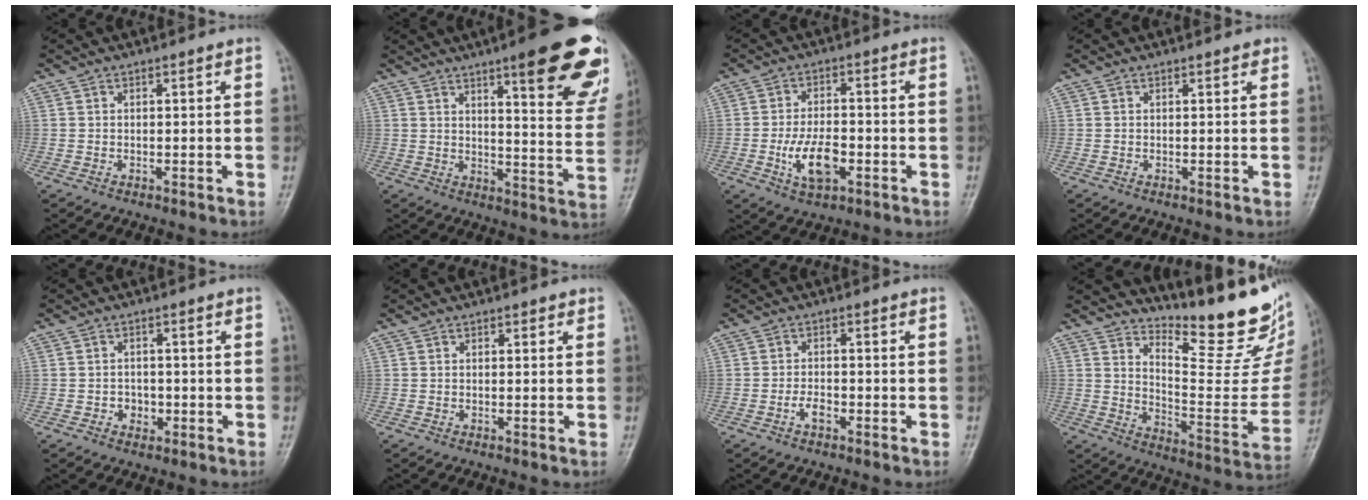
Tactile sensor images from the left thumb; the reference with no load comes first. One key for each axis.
{"total": 20.7, "fx": 12.0, "fy": 4.5, "fz": 16.3, "tx": -0.175, "ty": -0.055, "tz": 0.150}
{"total": 8.4, "fx": -2.5, "fy": 4.4, "fz": 6.7, "tx": -0.115, "ty": 0.010, "tz": -0.042}
{"total": 0.6, "fx": 0.5, "fy": 0.4, "fz": 0.3, "tx": -0.002, "ty": -0.002, "tz": 0.002}
{"total": 2.8, "fx": -0.9, "fy": 2.4, "fz": 1.2, "tx": -0.001, "ty": 0.007, "tz": -0.013}
{"total": 0.8, "fx": 0.5, "fy": 0.5, "fz": 0.4, "tx": 0.002, "ty": -0.002, "tz": 0.003}
{"total": 2.6, "fx": -1.3, "fy": 1.4, "fz": 1.7, "tx": -0.029, "ty": 0.008, "tz": -0.026}
{"total": 20.1, "fx": 16.3, "fy": 5.0, "fz": 10.7, "tx": -0.111, "ty": -0.146, "tz": 0.233}